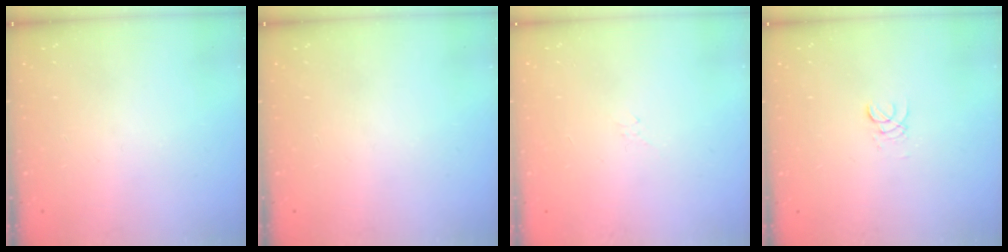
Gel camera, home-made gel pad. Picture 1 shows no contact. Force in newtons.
{"total": 0.0}
{"total": 2.1, "press": 2.0, "slide": 0.6}
{"total": 2.0, "press": 2.0, "slide": 0.2}